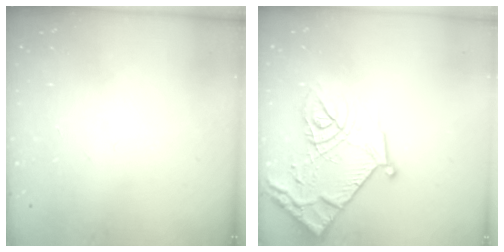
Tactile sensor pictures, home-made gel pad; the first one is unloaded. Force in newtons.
{"total": 16.3, "press": 16.3, "slide": 1.8}